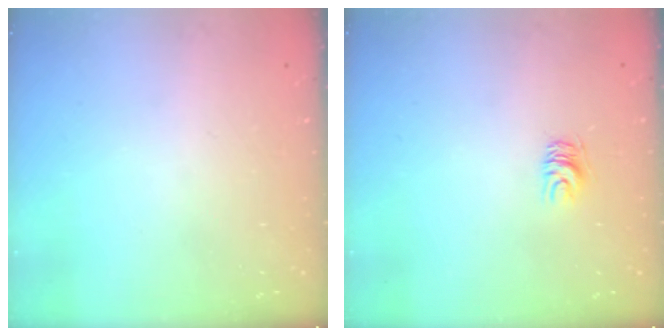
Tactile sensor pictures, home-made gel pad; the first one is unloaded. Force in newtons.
{"total": 4.5, "press": 4.4, "slide": 0.5}